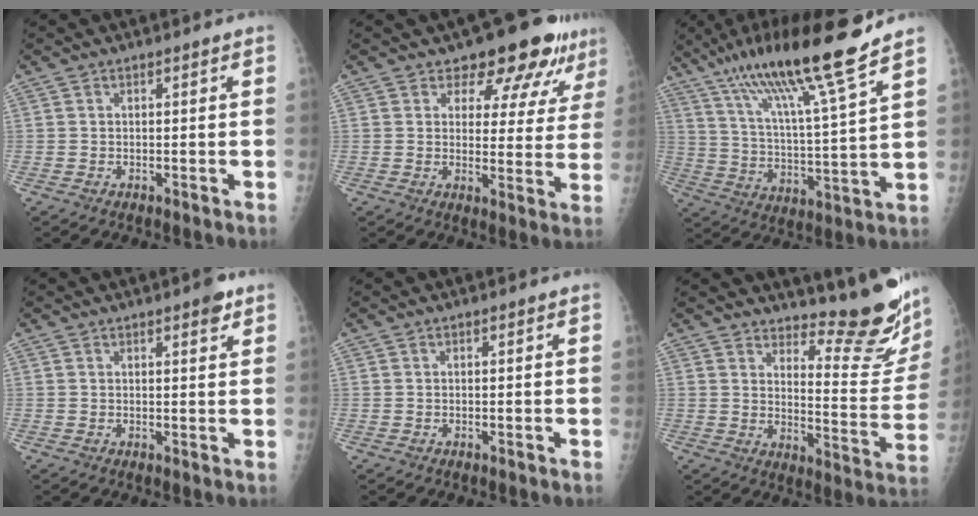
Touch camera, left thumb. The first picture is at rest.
{"total": 11.7, "force": [9.3, 5.3, 4.6], "torque": [-0.013, -0.055, 0.103]}
{"total": 18.1, "force": [13.4, 0.3, 12.2], "torque": [-0.201, -0.058, 0.233]}
{"total": 7.3, "force": [4.7, 2.3, 5.1], "torque": [-0.050, -0.023, 0.060]}
{"total": 0.0}
{"total": 16.0, "force": [14.3, 2.9, 6.7], "torque": [-0.058, -0.162, 0.183]}